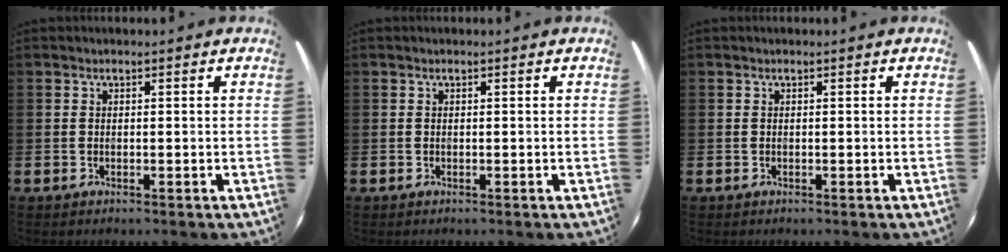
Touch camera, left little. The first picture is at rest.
{"total": 0.0}
{"total": 0.0}